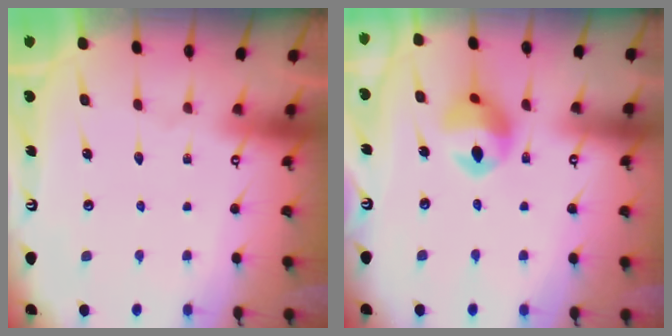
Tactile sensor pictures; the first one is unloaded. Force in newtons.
{"total": 12.3, "press": 12.2, "slide": 1.6}